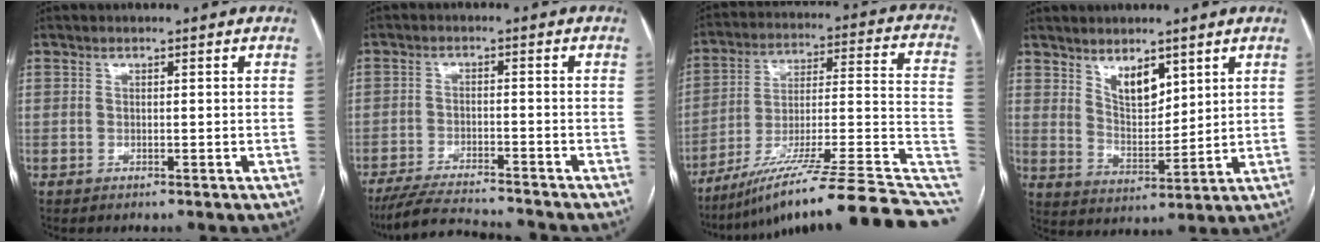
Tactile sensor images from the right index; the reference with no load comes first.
{"total": 7.3, "force": [-6.8, 0.4, 2.5], "torque": [-0.041, -0.014, -0.113]}
{"total": 27.7, "force": [-21.3, 1.7, 17.7], "torque": [-0.174, 0.010, -0.318]}
{"total": 6.4, "force": [4.0, 2.8, 4.1], "torque": [-0.076, -0.008, 0.081]}